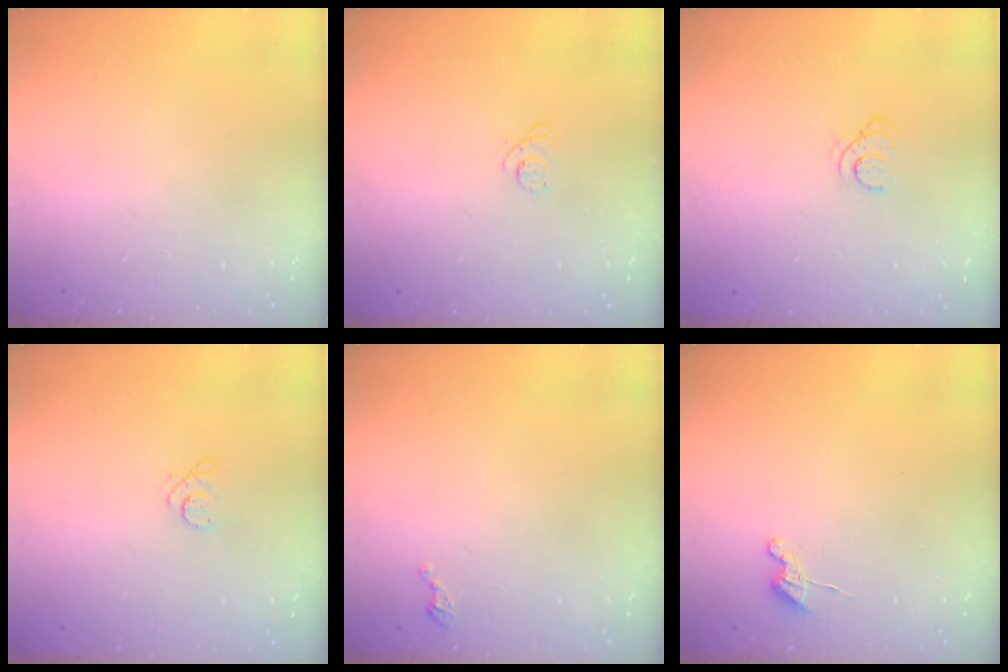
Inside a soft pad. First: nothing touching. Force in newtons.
{"total": 2.5, "press": 2.5, "slide": 0.3}
{"total": 2.1, "press": 2.1, "slide": 0.3}
{"total": 2.8, "press": 2.7, "slide": 0.3}
{"total": 2.3, "press": 2.3, "slide": 0.3}
{"total": 4.2, "press": 4.2, "slide": 0.5}